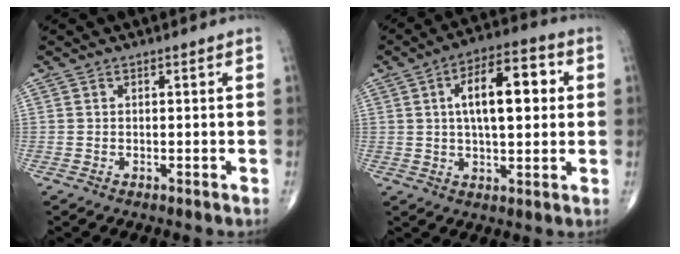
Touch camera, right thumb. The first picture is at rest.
{"total": 13.8, "force": [2.5, 6.1, 12.1], "torque": [-0.175, 0.016, 0.036]}